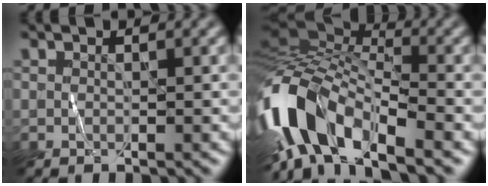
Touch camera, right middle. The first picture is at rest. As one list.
[{"total": 12.1, "force": [-6.2, 5.1, 9.0], "torque": [-0.173, 0.004, -0.118]}]